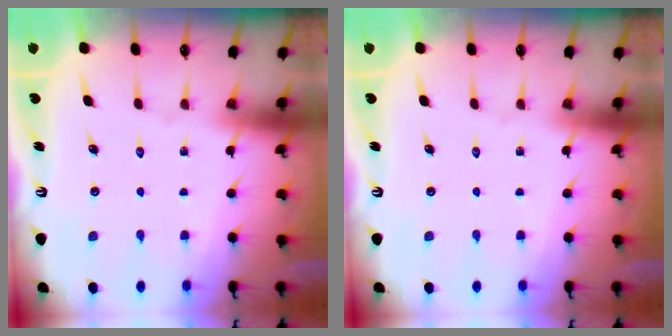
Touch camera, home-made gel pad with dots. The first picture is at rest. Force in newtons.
{"total": 0.0}